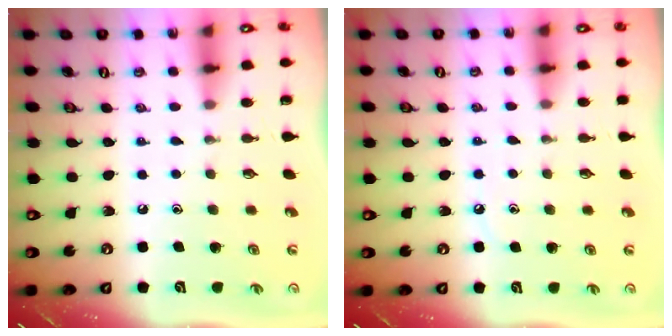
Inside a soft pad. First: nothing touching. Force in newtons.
{"total": 4.7, "press": 4.7, "slide": 0.6}